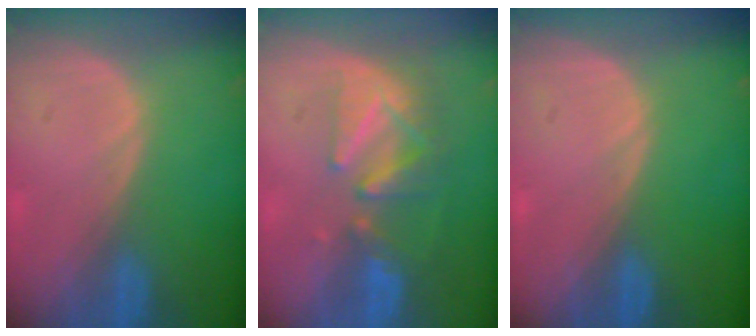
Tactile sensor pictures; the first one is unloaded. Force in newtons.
{"total": 8.2, "press": 7.5, "slide": 3.3}
{"total": 0.0}